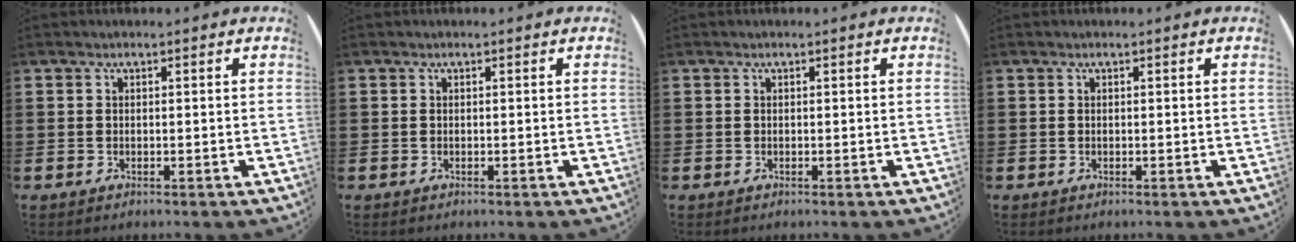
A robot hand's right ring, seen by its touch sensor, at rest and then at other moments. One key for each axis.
{"total": 0.0}
{"total": 0.0}
{"total": 0.0}